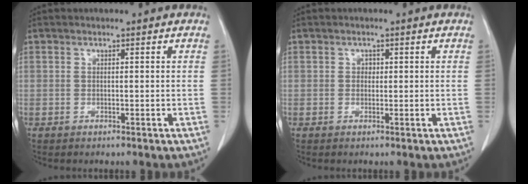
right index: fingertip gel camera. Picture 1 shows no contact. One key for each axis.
{"total": 0.9, "fx": 0.2, "fy": 0.8, "fz": 0.4, "tx": -0.005, "ty": 0.002, "tz": 0.001}